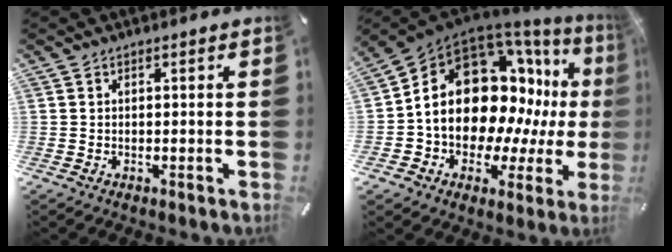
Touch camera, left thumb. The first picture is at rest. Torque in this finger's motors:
{"motor_torque": [1.66, 3.31, 2.77, 0.00, 0.83]}